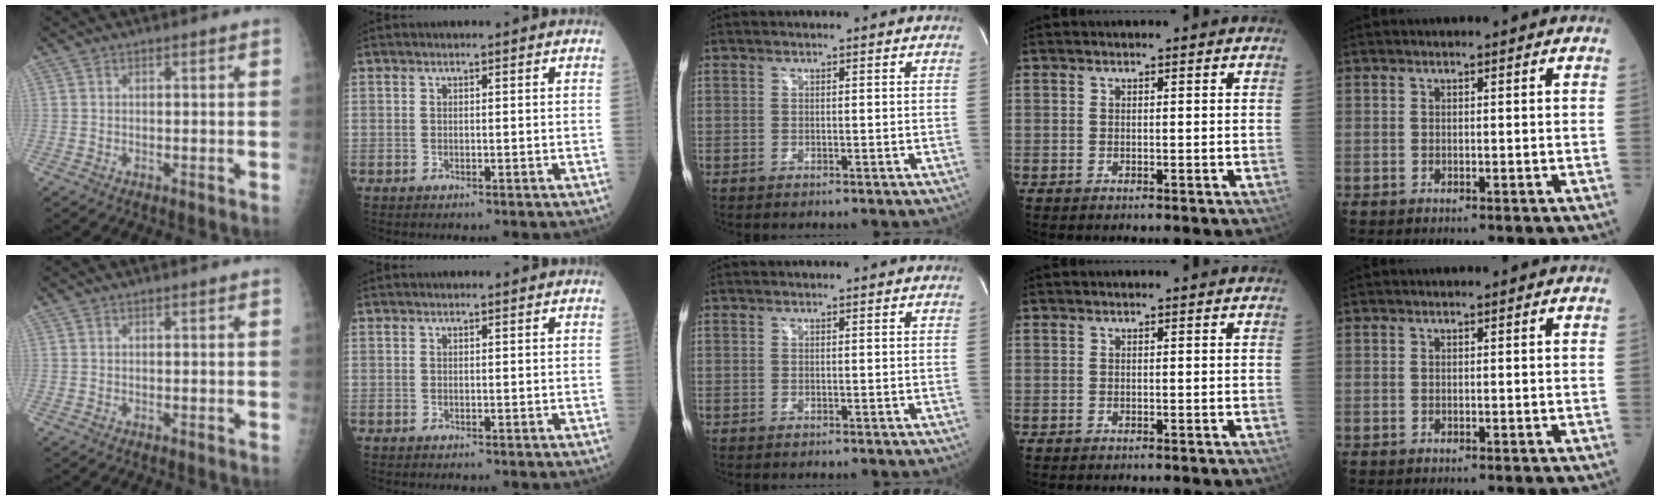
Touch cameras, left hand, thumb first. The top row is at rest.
{}